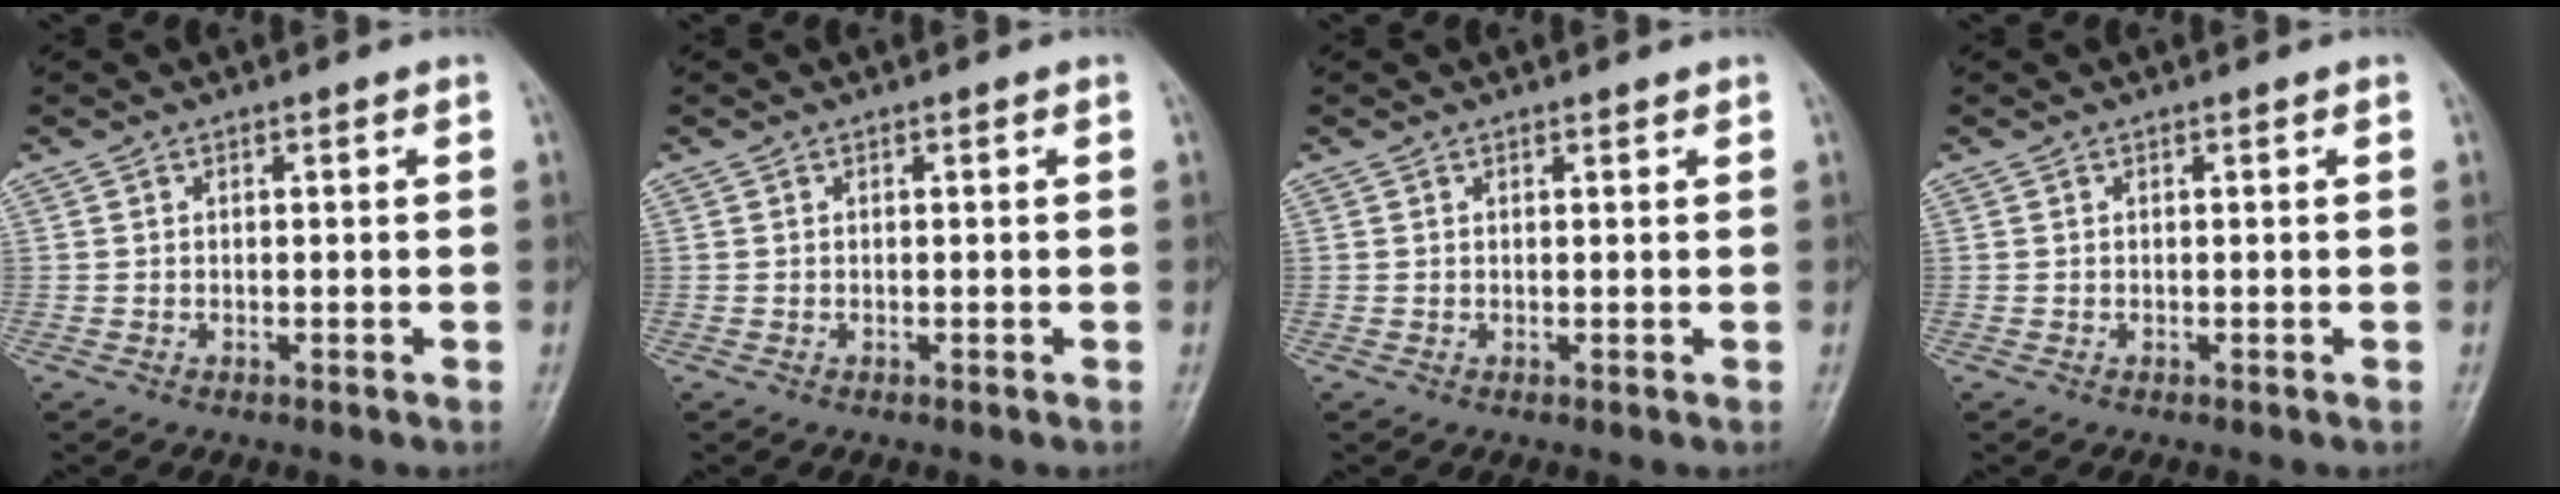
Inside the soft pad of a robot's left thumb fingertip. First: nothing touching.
{"total": 0.0}
{"total": 0.7, "force": [0.5, 0.4, 0.3], "torque": [-0.002, -0.003, 0.003]}
{"total": 0.0}